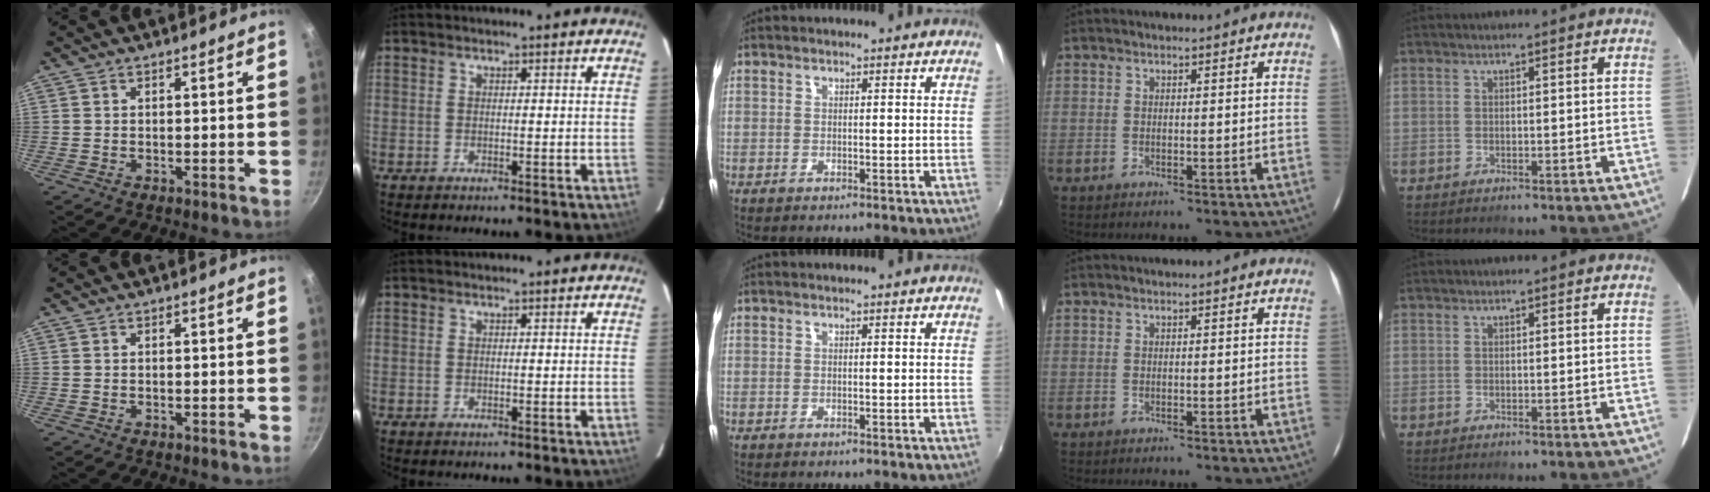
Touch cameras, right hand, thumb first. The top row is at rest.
{}